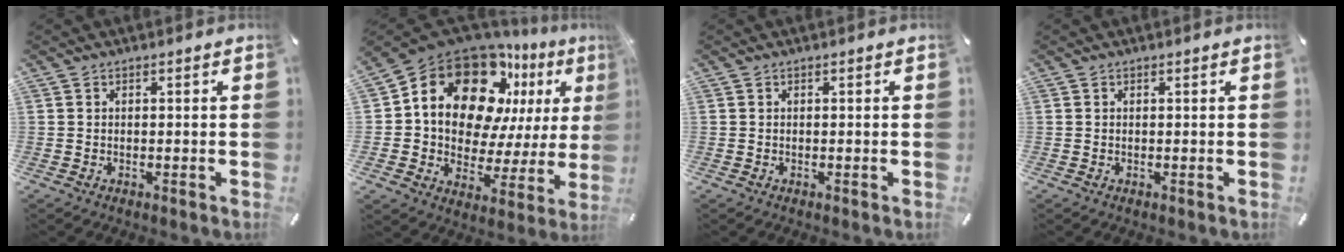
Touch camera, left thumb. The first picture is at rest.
{"total": 19.1, "force": [10.6, 12.6, 9.8], "torque": [-0.164, -0.089, 0.182]}
{"total": 0.0}
{"total": 0.0}